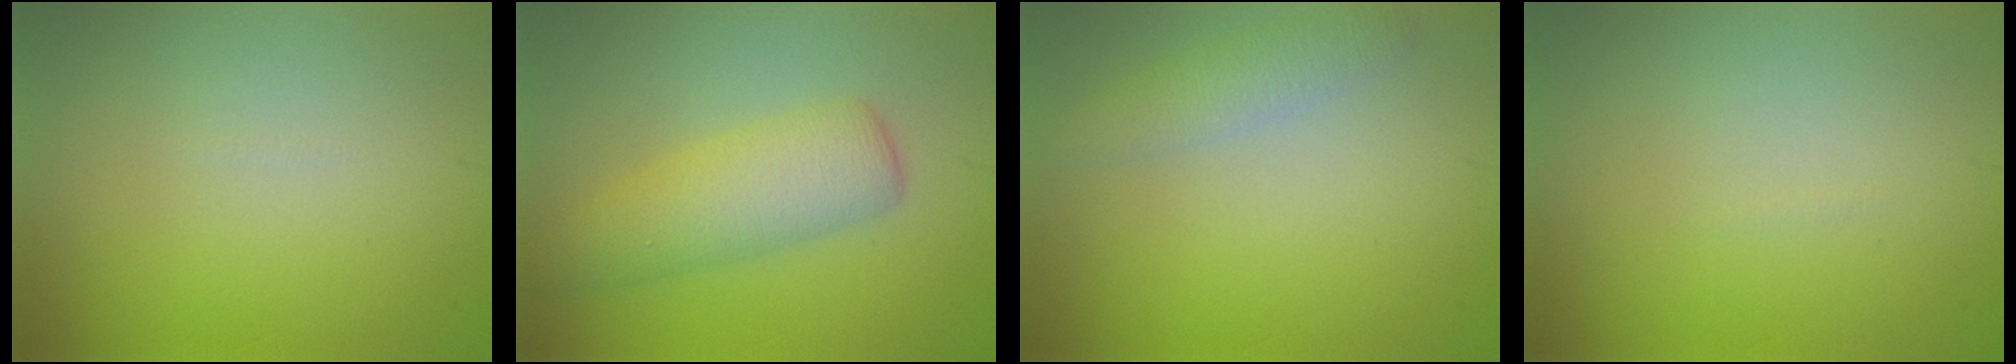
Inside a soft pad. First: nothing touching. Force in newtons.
{"total": 4.5, "press": 4.5, "slide": 0.1}
{"total": 2.1, "press": 2.1, "slide": 0.1}
{"total": 0.0}